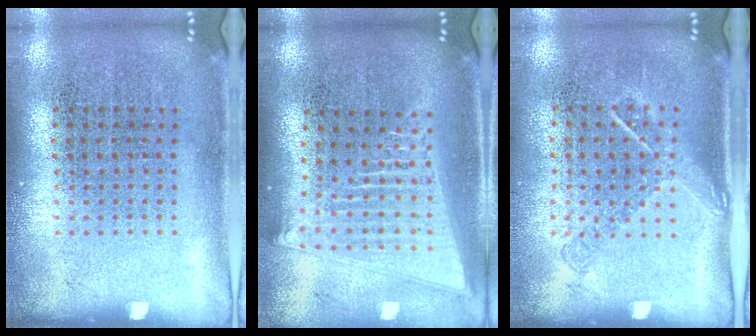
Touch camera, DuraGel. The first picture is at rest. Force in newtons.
{"total": 2.1, "press": 1.8, "slide": 1.1}
{"total": 1.2, "press": 0.9, "slide": 0.9}